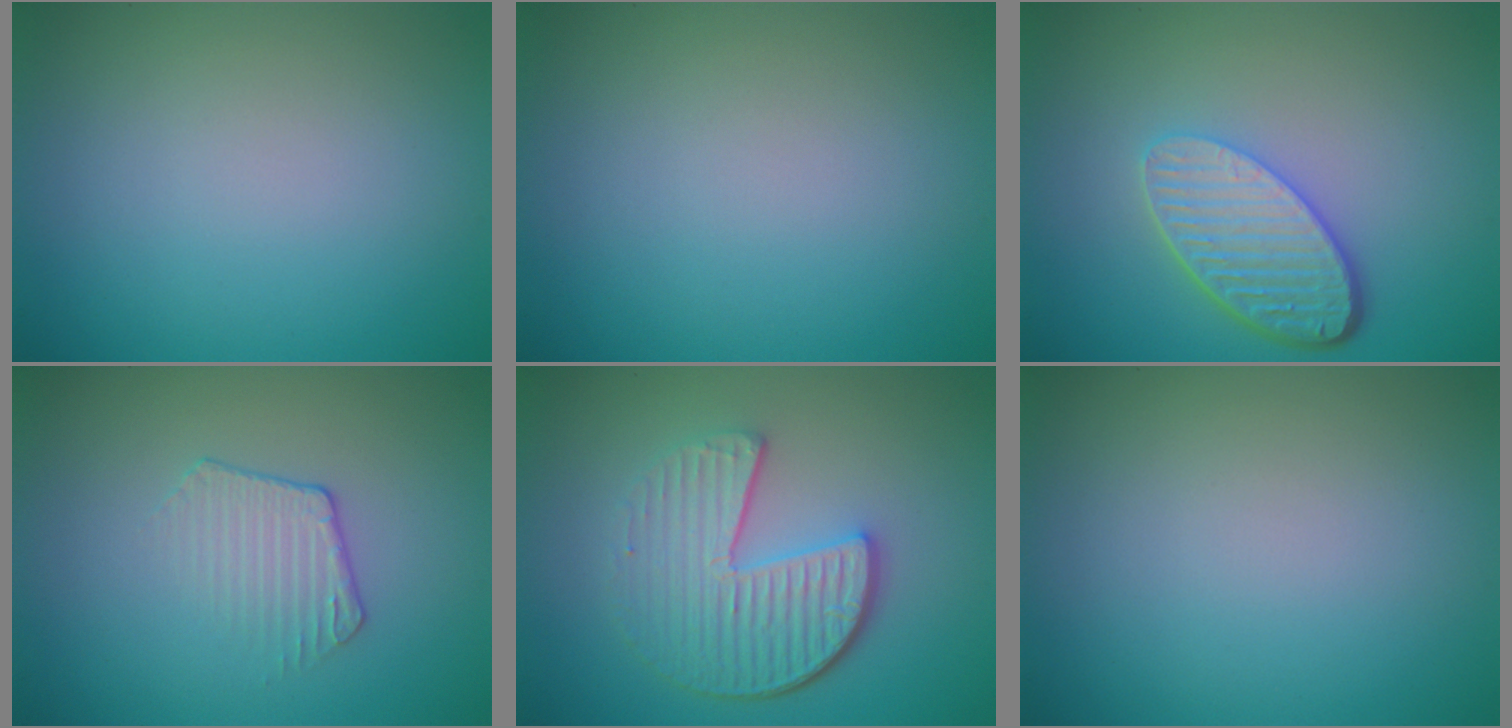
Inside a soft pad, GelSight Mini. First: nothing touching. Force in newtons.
{"total": 0.0}
{"total": 5.3, "press": 3.9, "slide": 3.6}
{"total": 1.8, "press": 1.1, "slide": 1.4}
{"total": 5.5, "press": 4.1, "slide": 3.6}
{"total": 0.0}